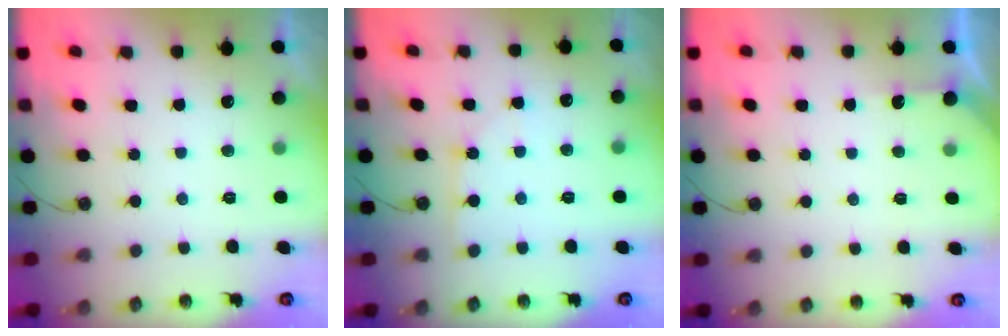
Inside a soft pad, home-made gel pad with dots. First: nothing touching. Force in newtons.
{"total": 5.0, "press": 5.0, "slide": 0.5}
{"total": 3.2, "press": 3.2, "slide": 0.3}